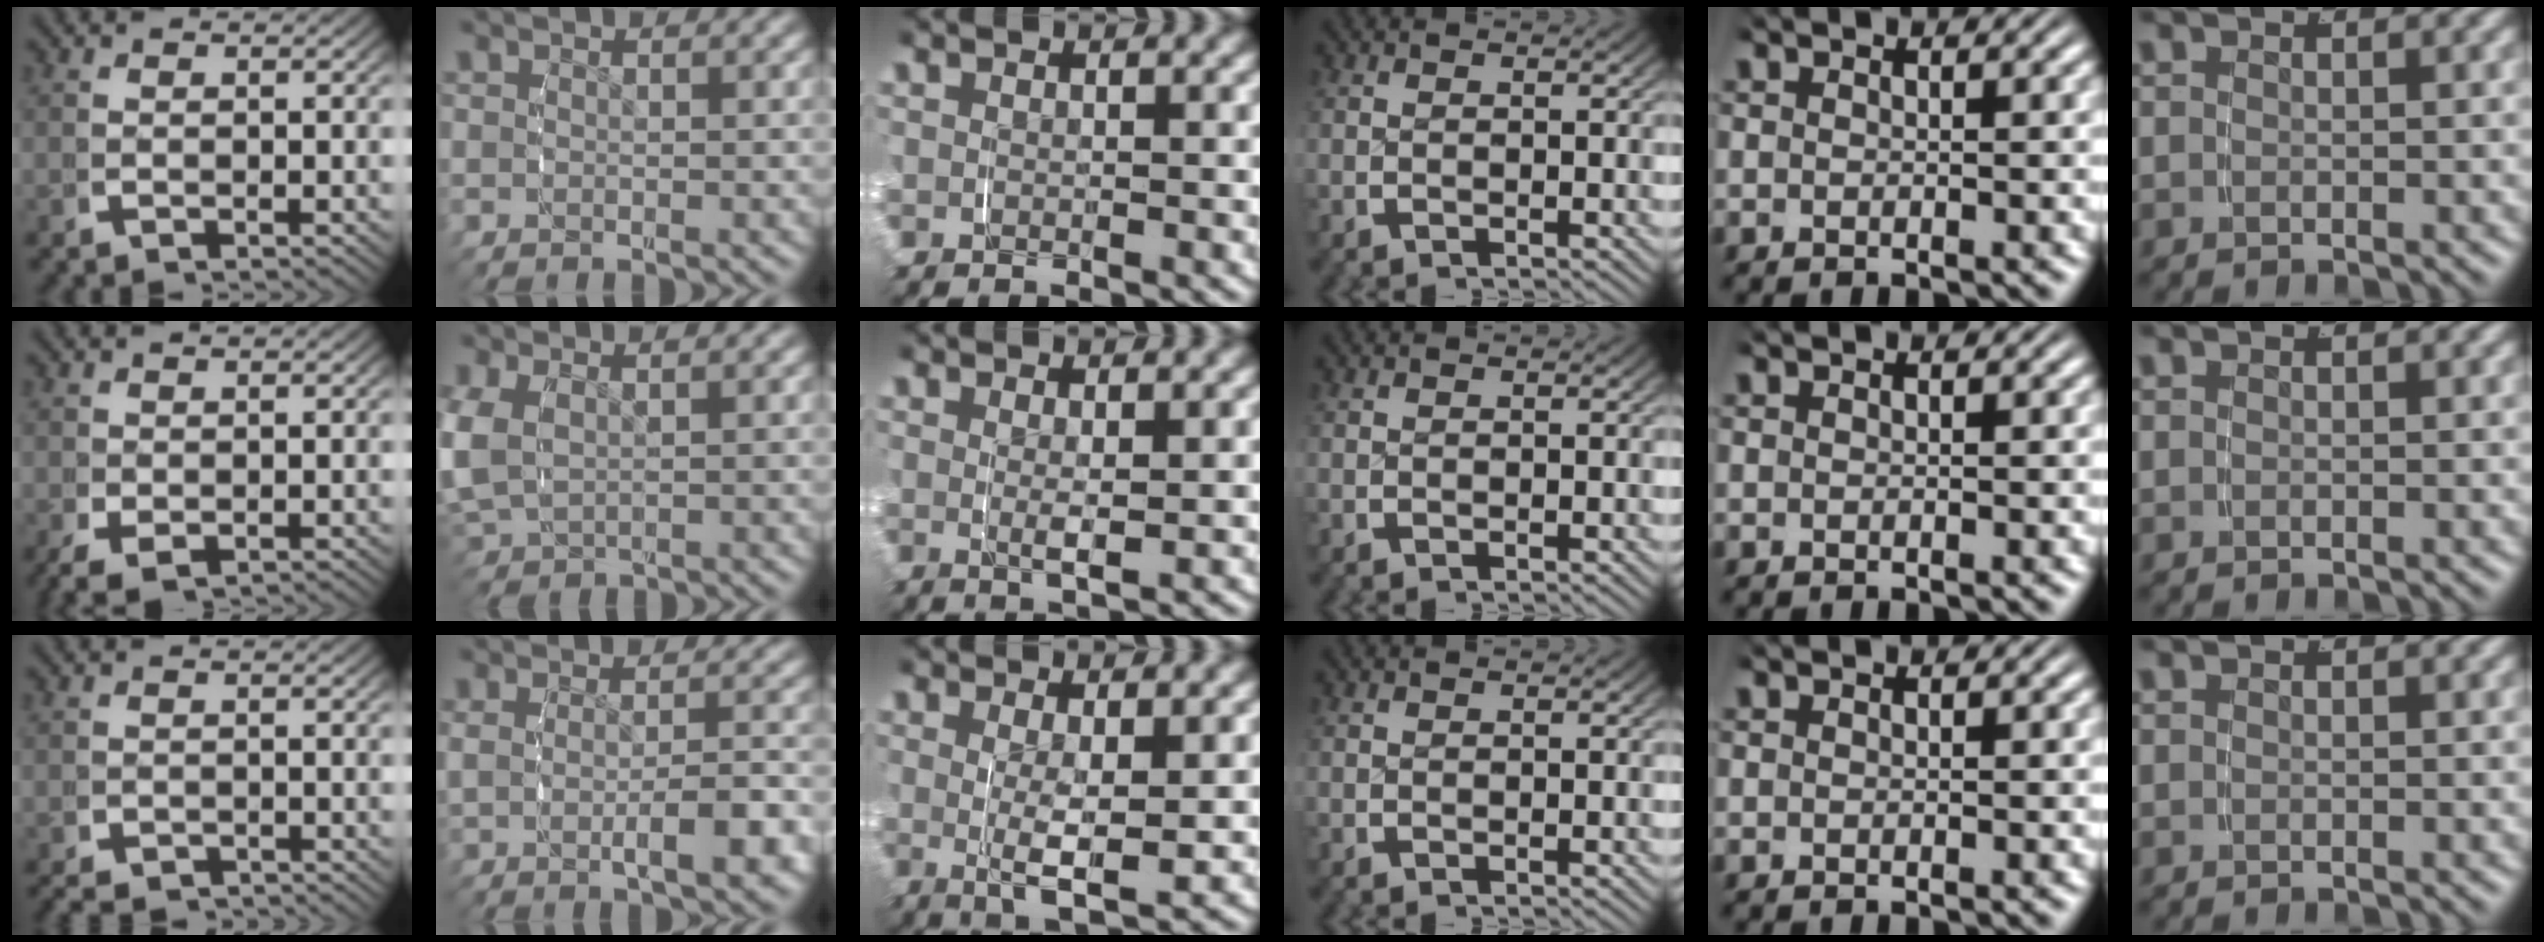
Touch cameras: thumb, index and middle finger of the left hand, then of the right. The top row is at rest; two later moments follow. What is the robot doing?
{"motion": "grasp_and_lifting", "object": "toothpaste"}